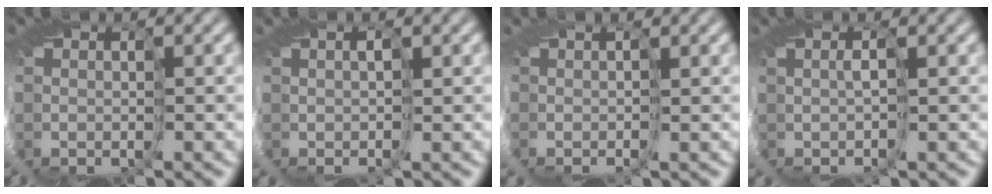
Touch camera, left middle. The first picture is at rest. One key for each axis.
{"total": 1.4, "fx": 0.5, "fy": -1.1, "fz": -0.7, "tx": 0.018, "ty": 0.014, "tz": 0.006}
{"total": 1.6, "fx": 0.8, "fy": -1.1, "fz": -0.7, "tx": 0.018, "ty": 0.011, "tz": 0.005}
{"total": 2.5, "fx": 0.3, "fy": -2.3, "fz": -0.9, "tx": 0.027, "ty": 0.010, "tz": -0.005}